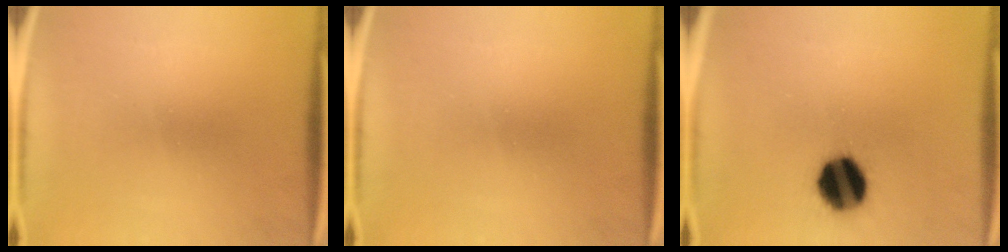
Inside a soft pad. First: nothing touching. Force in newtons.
{"total": 0.0}
{"total": 14.3}